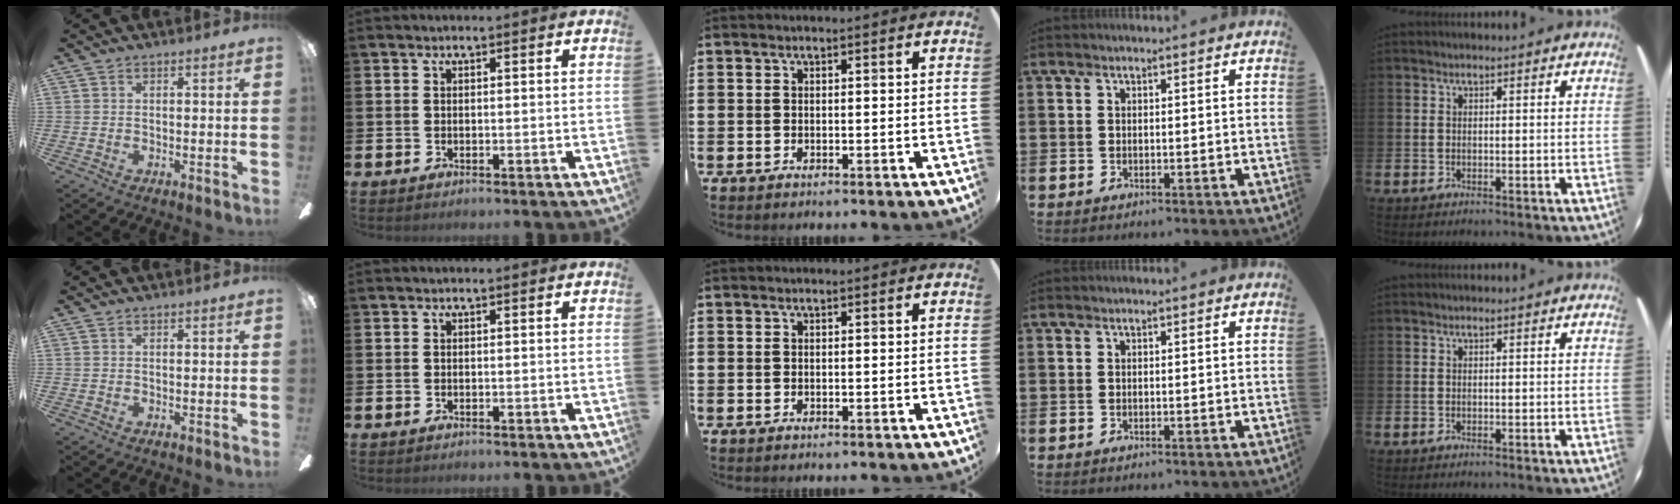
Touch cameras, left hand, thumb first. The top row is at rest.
{}